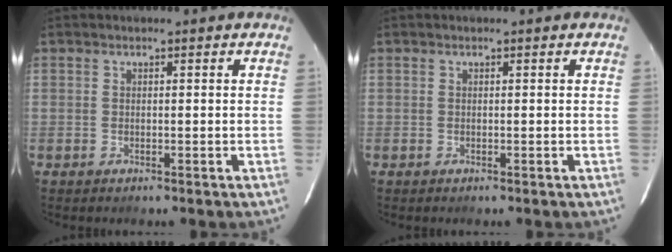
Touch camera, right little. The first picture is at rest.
{"total": 0.0}